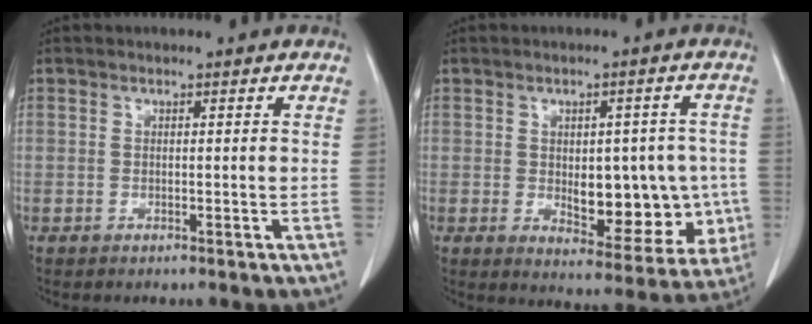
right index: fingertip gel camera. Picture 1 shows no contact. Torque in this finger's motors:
{"motor_torque": [0.20, 0.22, 0.17, 0.04]}